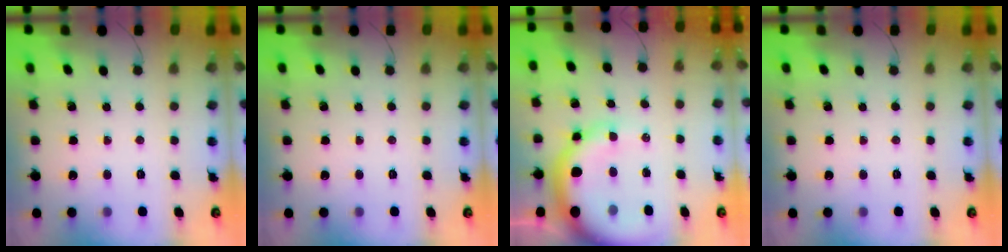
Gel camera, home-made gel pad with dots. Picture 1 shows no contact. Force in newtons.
{"total": 0.0}
{"total": 13.7, "press": 13.3, "slide": 3.3}
{"total": 0.0}